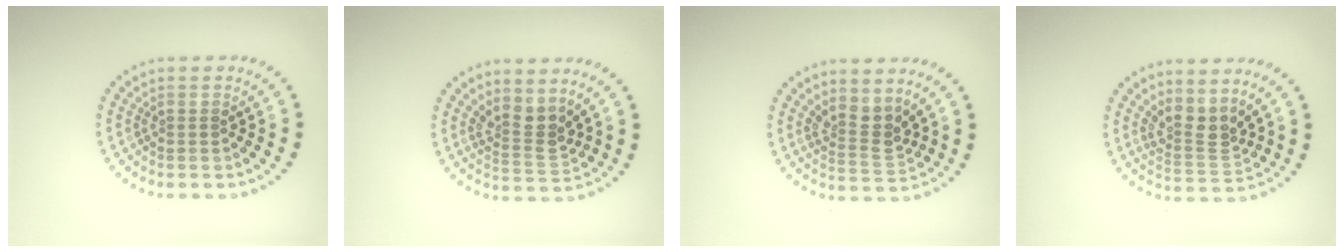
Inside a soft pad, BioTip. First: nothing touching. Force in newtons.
{"total": 2.8, "press": 2.1, "slide": 1.9}
{"total": 2.8, "press": 2.0, "slide": 1.9}
{"total": 3.1, "press": 2.2, "slide": 2.1}